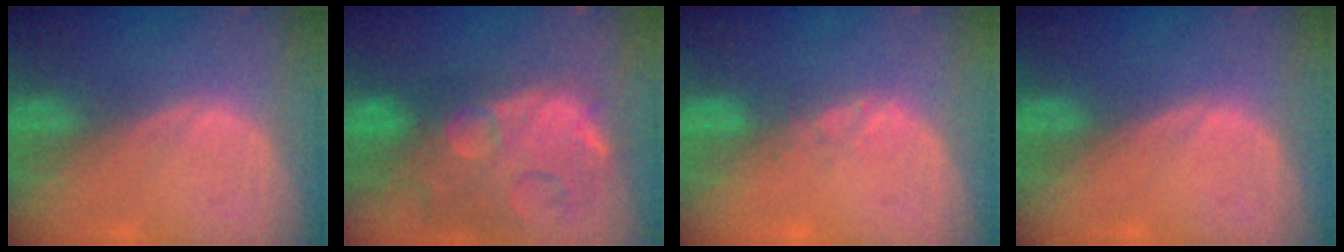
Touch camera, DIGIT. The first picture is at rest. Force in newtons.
{"total": 14.8, "press": 11.9, "slide": 8.9}
{"total": 1.0, "press": 1.0, "slide": 0.2}
{"total": 0.0}